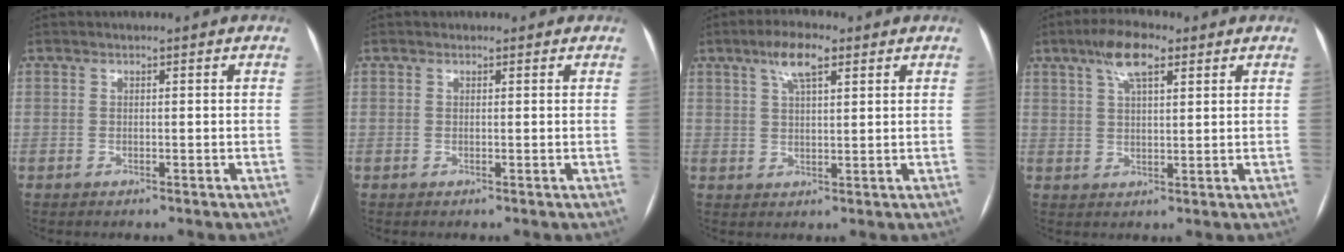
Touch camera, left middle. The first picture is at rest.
{"total": 0.8, "force": [0.6, 0.6, 0.1], "torque": [-0.002, 0.005, 0.004]}
{"total": 5.8, "force": [3.3, 1.5, 4.5], "torque": [-0.088, 0.014, 0.058]}
{"total": 6.8, "force": [3.9, 2.0, 5.2], "torque": [-0.102, 0.018, 0.068]}